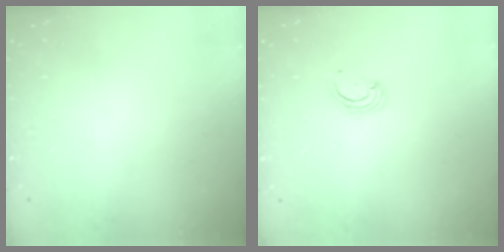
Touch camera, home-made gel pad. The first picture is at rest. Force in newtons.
{"total": 2.4, "press": 2.4, "slide": 0.2}